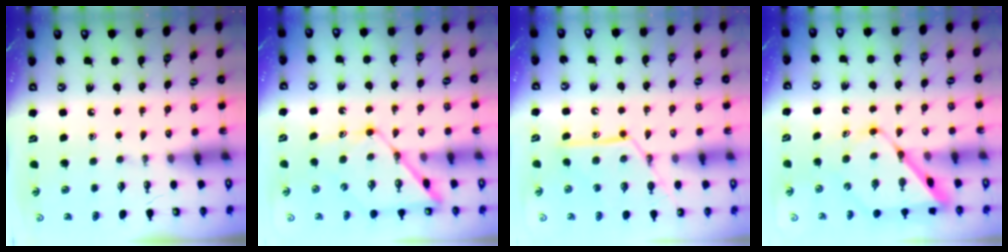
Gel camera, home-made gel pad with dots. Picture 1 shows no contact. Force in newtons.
{"total": 11.2, "press": 11.1, "slide": 1.0}
{"total": 14.2, "press": 14.2, "slide": 1.1}
{"total": 10.1, "press": 10.1, "slide": 1.0}